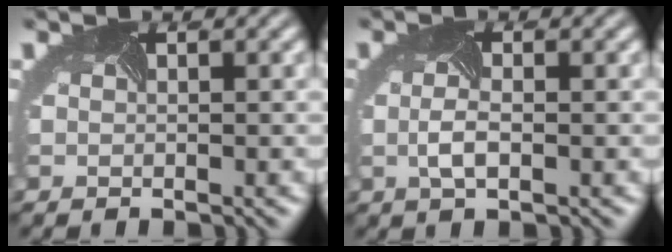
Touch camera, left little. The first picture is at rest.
{"total": 1.7, "force": [-0.3, 0.6, 1.5], "torque": [-0.050, -0.001, -0.007]}